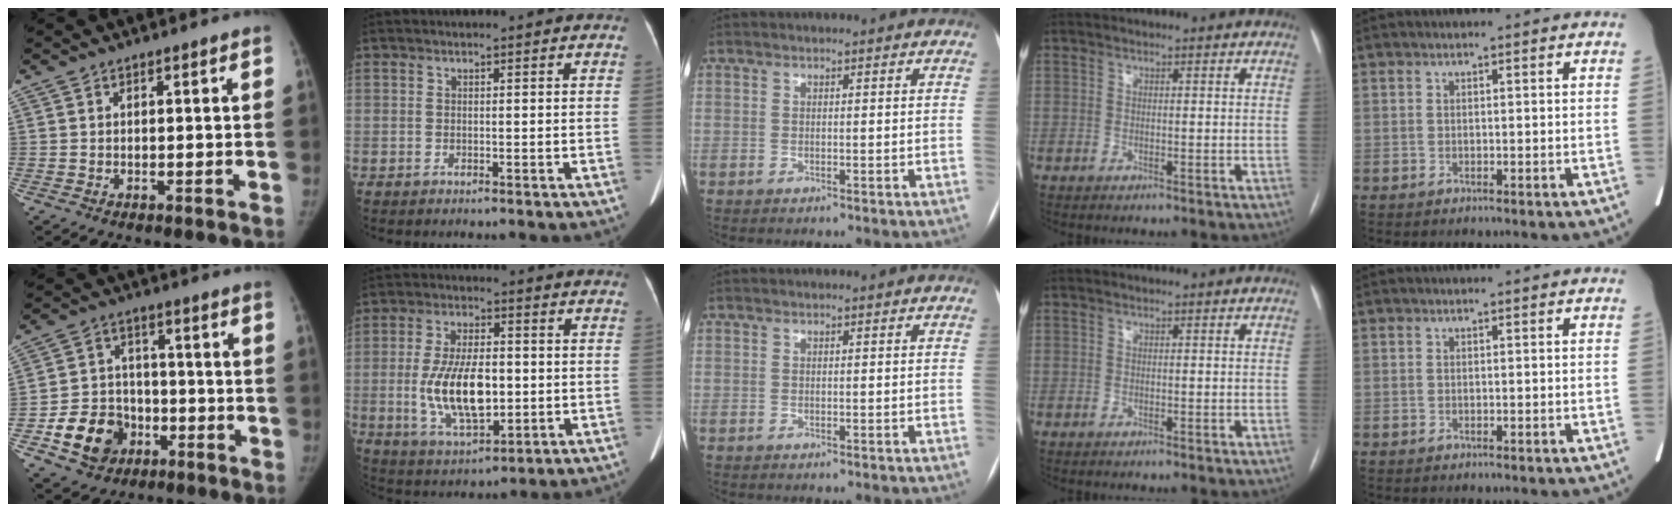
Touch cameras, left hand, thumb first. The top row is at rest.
{"thumb": {"total": 11.9, "force": [-4.8, 9.7, 5.0], "torque": [-0.053, 0.027, -0.074]}, "index": {"total": 12.1, "force": [-1.4, 5.0, 10.9], "torque": [-0.224, -0.011, -0.019]}}